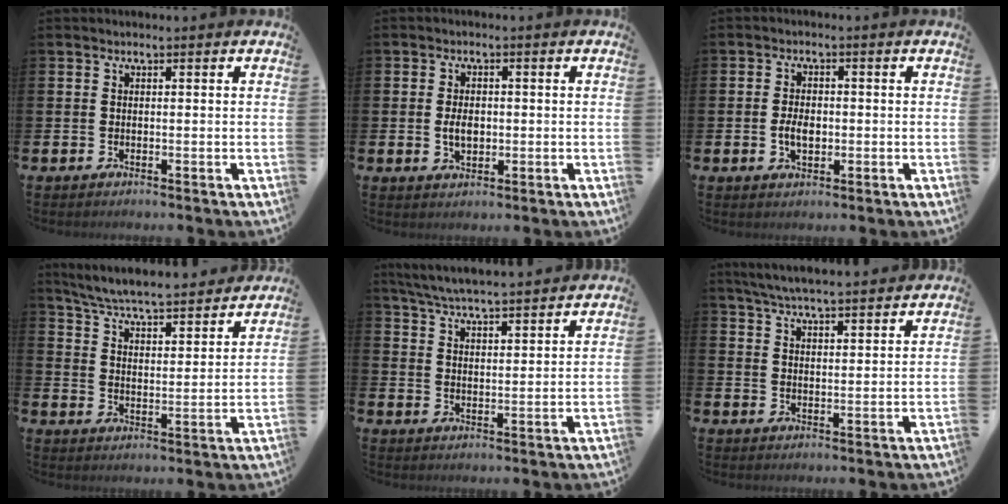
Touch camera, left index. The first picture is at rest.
{"total": 3.1, "force": [-0.1, 2.0, 2.3], "torque": [-0.023, -0.003, -0.007]}
{"total": 3.2, "force": [-0.4, 2.0, 2.4], "torque": [-0.032, 0.000, -0.011]}
{"total": 6.7, "force": [6.5, 0.2, 1.7], "torque": [-0.064, -0.052, 0.112]}
{"total": 6.0, "force": [5.9, 0.0, 1.2], "torque": [-0.042, -0.037, 0.105]}
{"total": 5.7, "force": [5.6, 0.0, 1.3], "torque": [-0.042, -0.030, 0.100]}